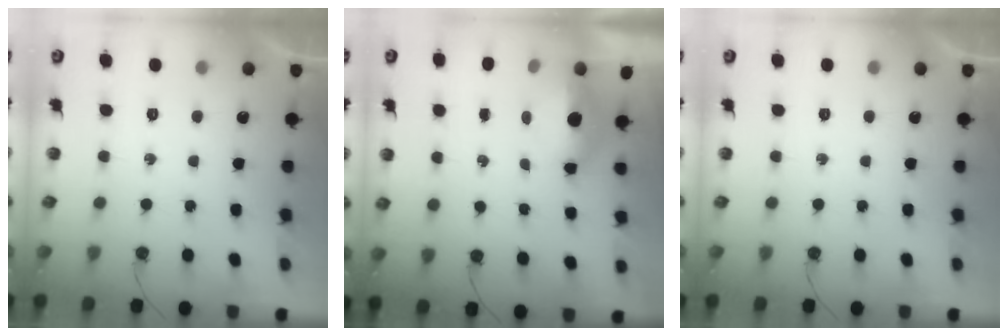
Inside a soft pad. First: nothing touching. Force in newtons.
{"total": 15.1, "press": 8.0, "slide": 12.8}
{"total": 0.0}